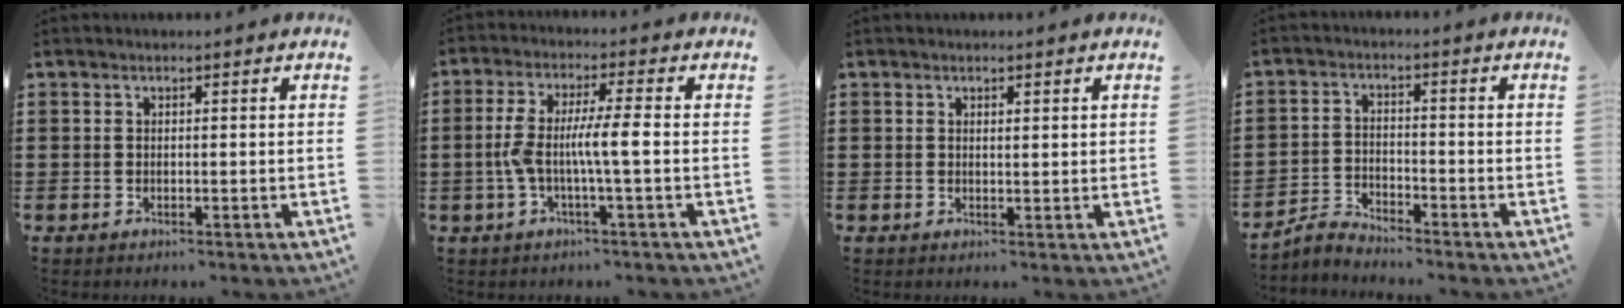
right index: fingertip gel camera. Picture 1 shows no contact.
{"total": 6.5, "force": [-1.1, 0.5, 6.4], "torque": [-0.129, -0.004, -0.028]}
{"total": 0.8, "force": [0.6, 0.2, 0.5], "torque": [-0.009, 0.001, 0.010]}
{"total": 2.9, "force": [-2.8, 0.5, 0.3], "torque": [-0.019, 0.004, -0.062]}